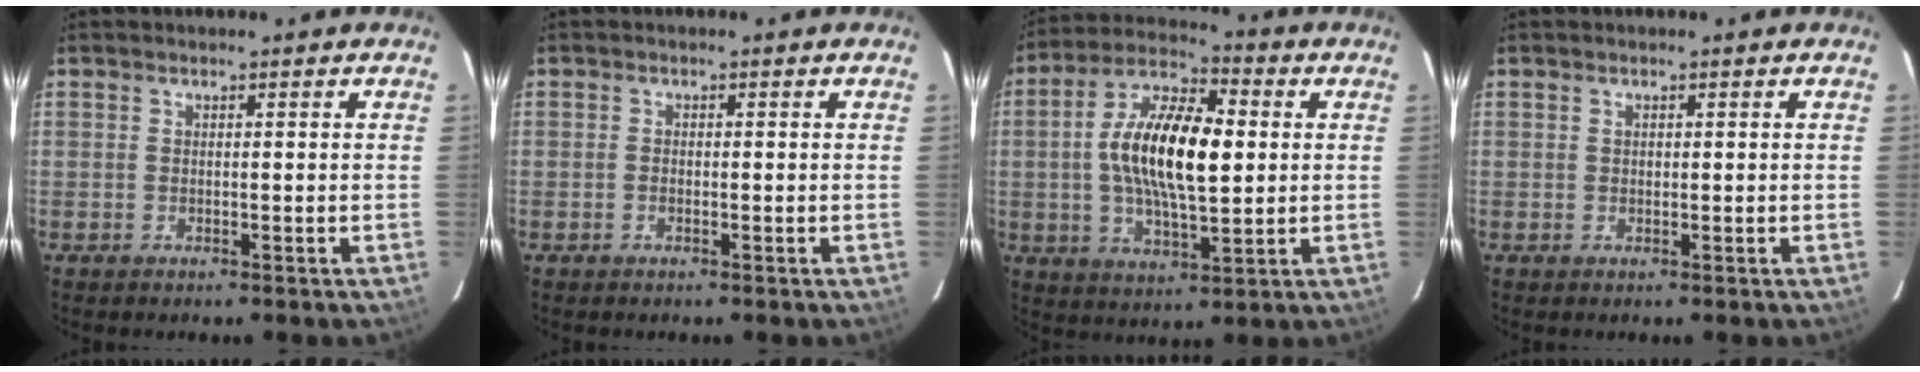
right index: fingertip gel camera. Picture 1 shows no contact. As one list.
[{"total": 0.9, "force": [-0.4, 0.6, 0.5], "torque": [-0.010, 0.001, -0.008]}, {"total": 16.1, "force": [1.2, 6.5, 14.8], "torque": [-0.278, 0.015, 0.014]}, {"total": 0.5, "force": [0.2, 0.5, 0.2], "torque": [-0.002, 0.002, 0.004]}]